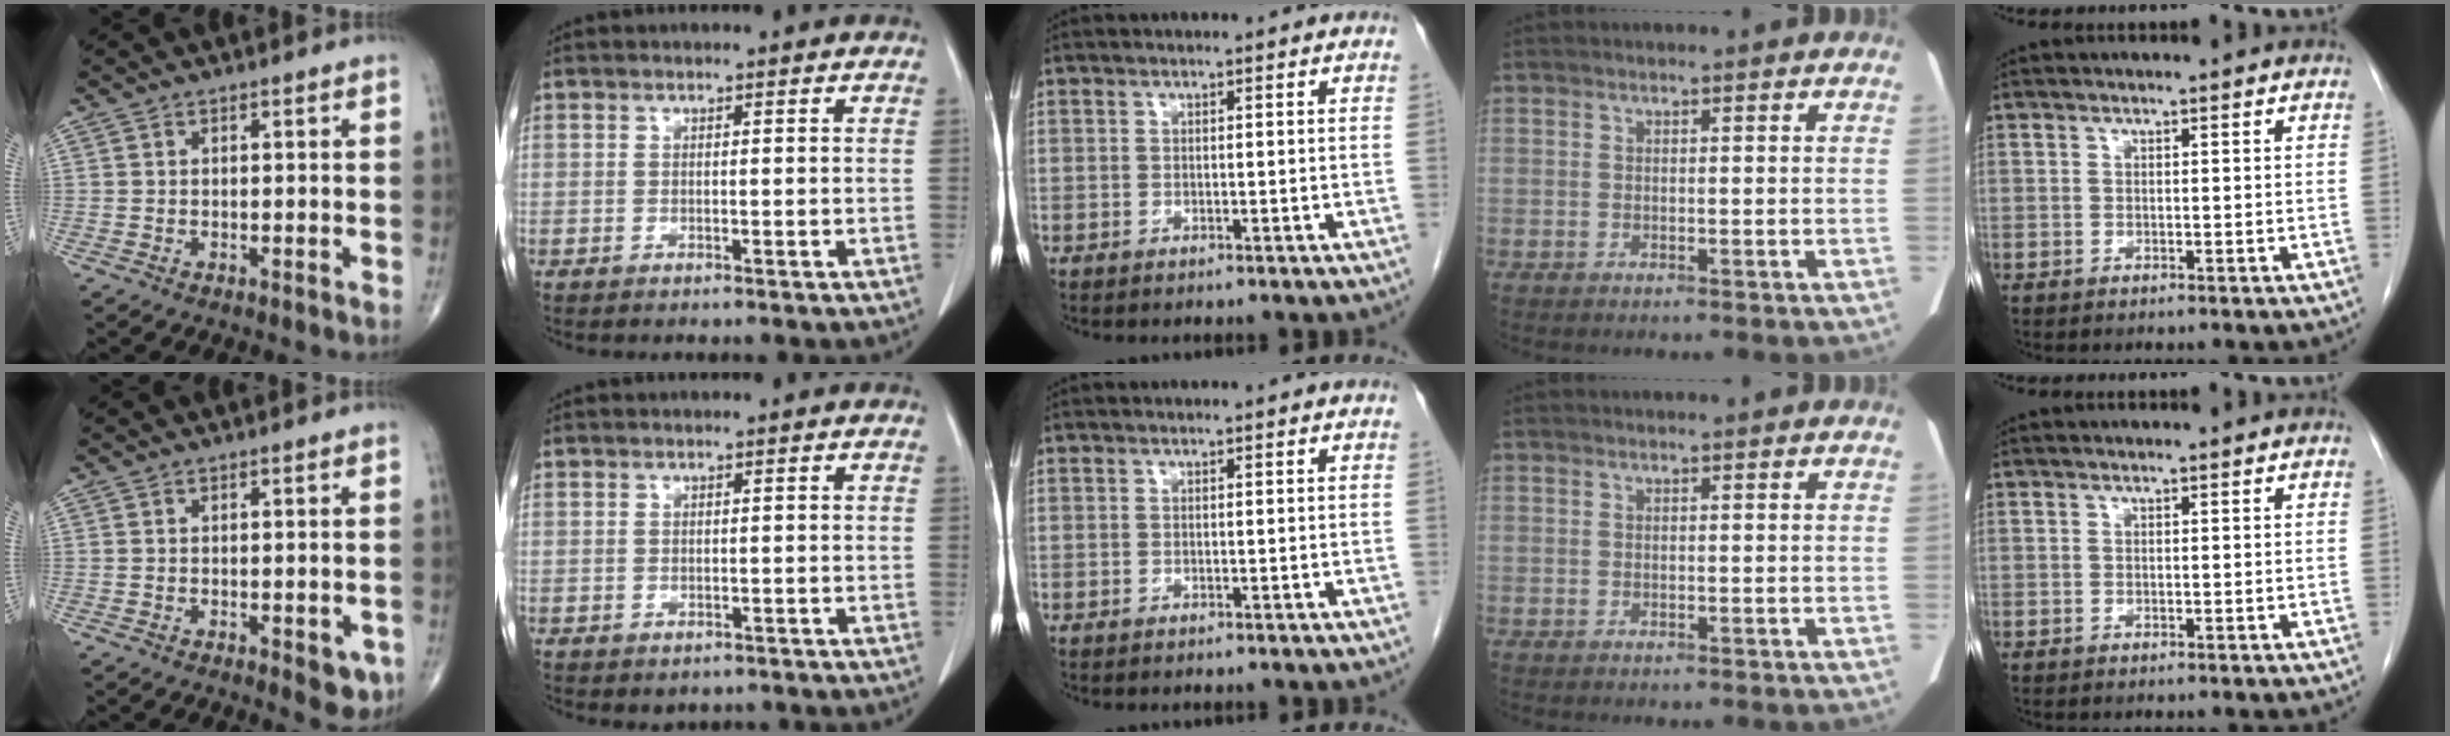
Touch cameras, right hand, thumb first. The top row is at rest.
{"thumb": {"total": 4.2, "force": [-1.4, 1.9, 3.5], "torque": [-0.021, -0.005, -0.013]}, "index": {"total": 1.4, "force": [-0.7, 1.2, 0.4], "torque": [-0.006, 0.001, -0.002]}}